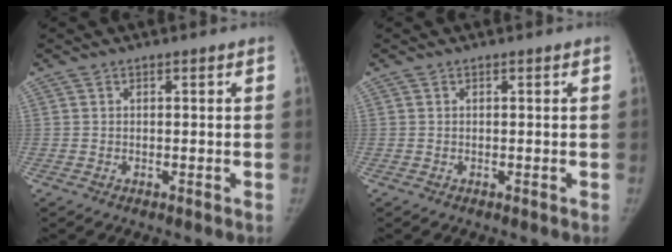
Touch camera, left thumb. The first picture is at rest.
{"total": 0.0}